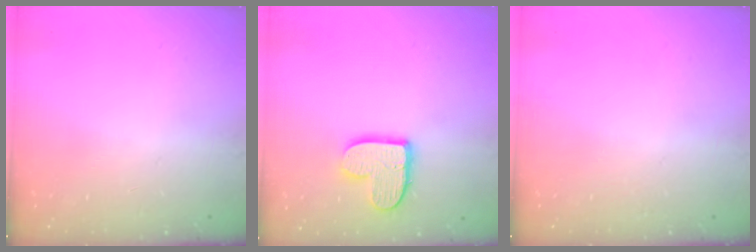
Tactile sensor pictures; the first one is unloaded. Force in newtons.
{"total": 11.3, "press": 11.3, "slide": 0.7}
{"total": 0.0}